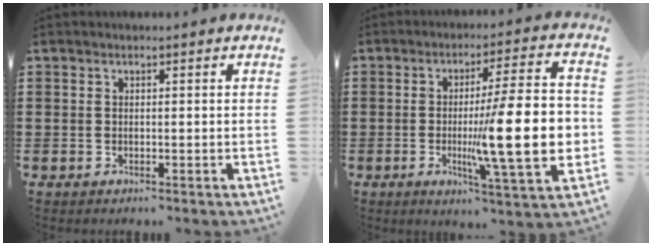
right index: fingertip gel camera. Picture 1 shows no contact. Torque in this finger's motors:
{"motor_torque": [2.14, 0.00, 1.05, 0.21]}